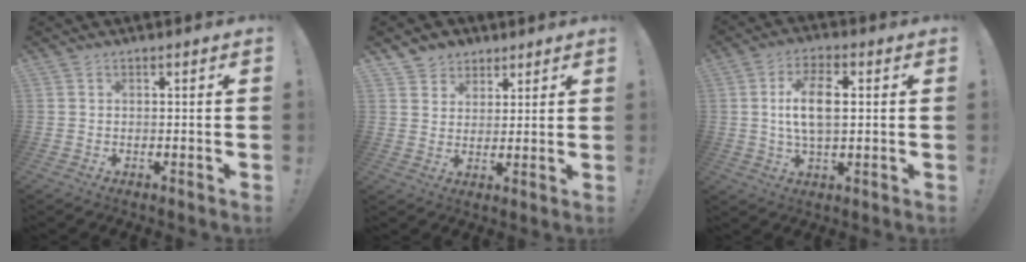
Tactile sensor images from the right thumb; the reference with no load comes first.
{"total": 5.6, "force": [3.5, 4.4, 0.0], "torque": [0.001, -0.029, 0.069]}
{"total": 10.2, "force": [1.4, 4.8, 8.9], "torque": [-0.164, -0.001, 0.020]}